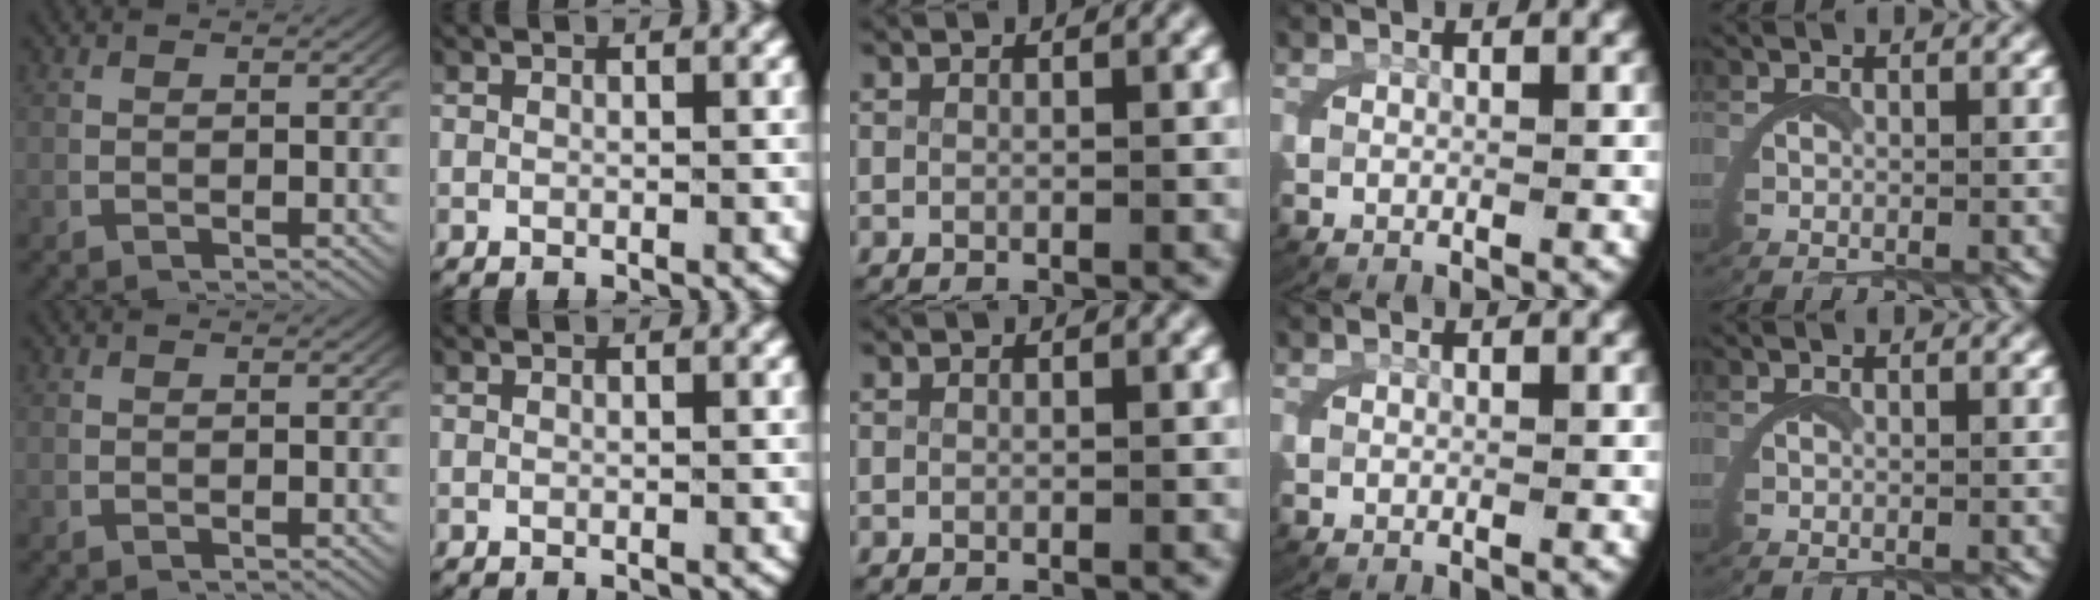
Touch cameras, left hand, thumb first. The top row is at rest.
{}